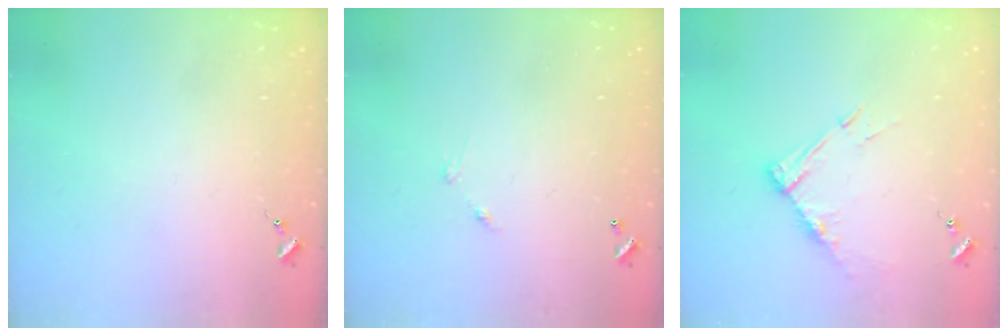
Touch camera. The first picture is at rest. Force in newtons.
{"total": 4.9, "press": 4.9, "slide": 0.3}
{"total": 9.1, "press": 9.1, "slide": 0.7}